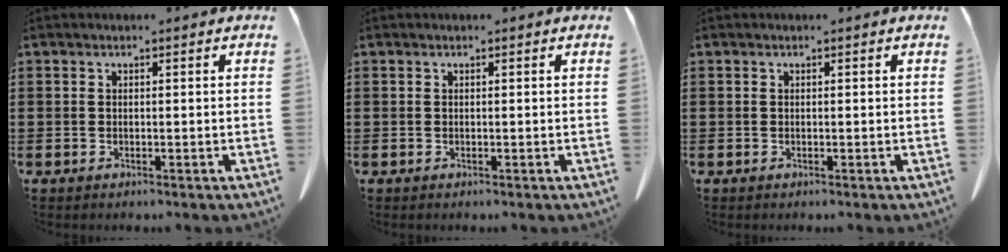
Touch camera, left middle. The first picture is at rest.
{"total": 0.0}
{"total": 0.0}